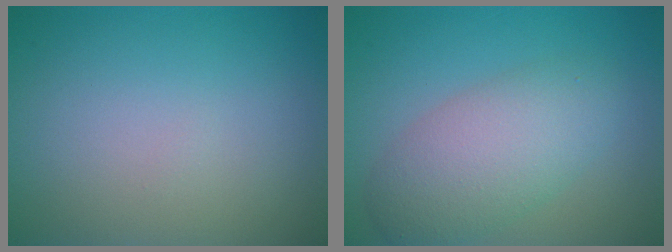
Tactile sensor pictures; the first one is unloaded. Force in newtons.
{"total": 5.5, "press": 5.5, "slide": 0.1}